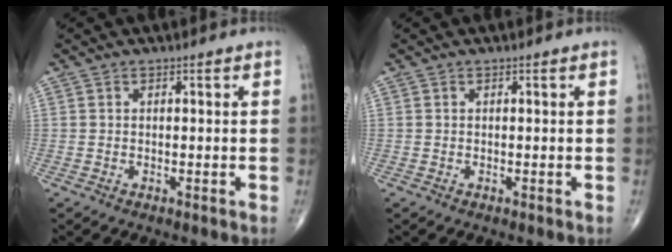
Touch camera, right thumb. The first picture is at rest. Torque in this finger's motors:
{"motor_torque": [0.00, 0.00, 0.00, 0.00, 0.00]}